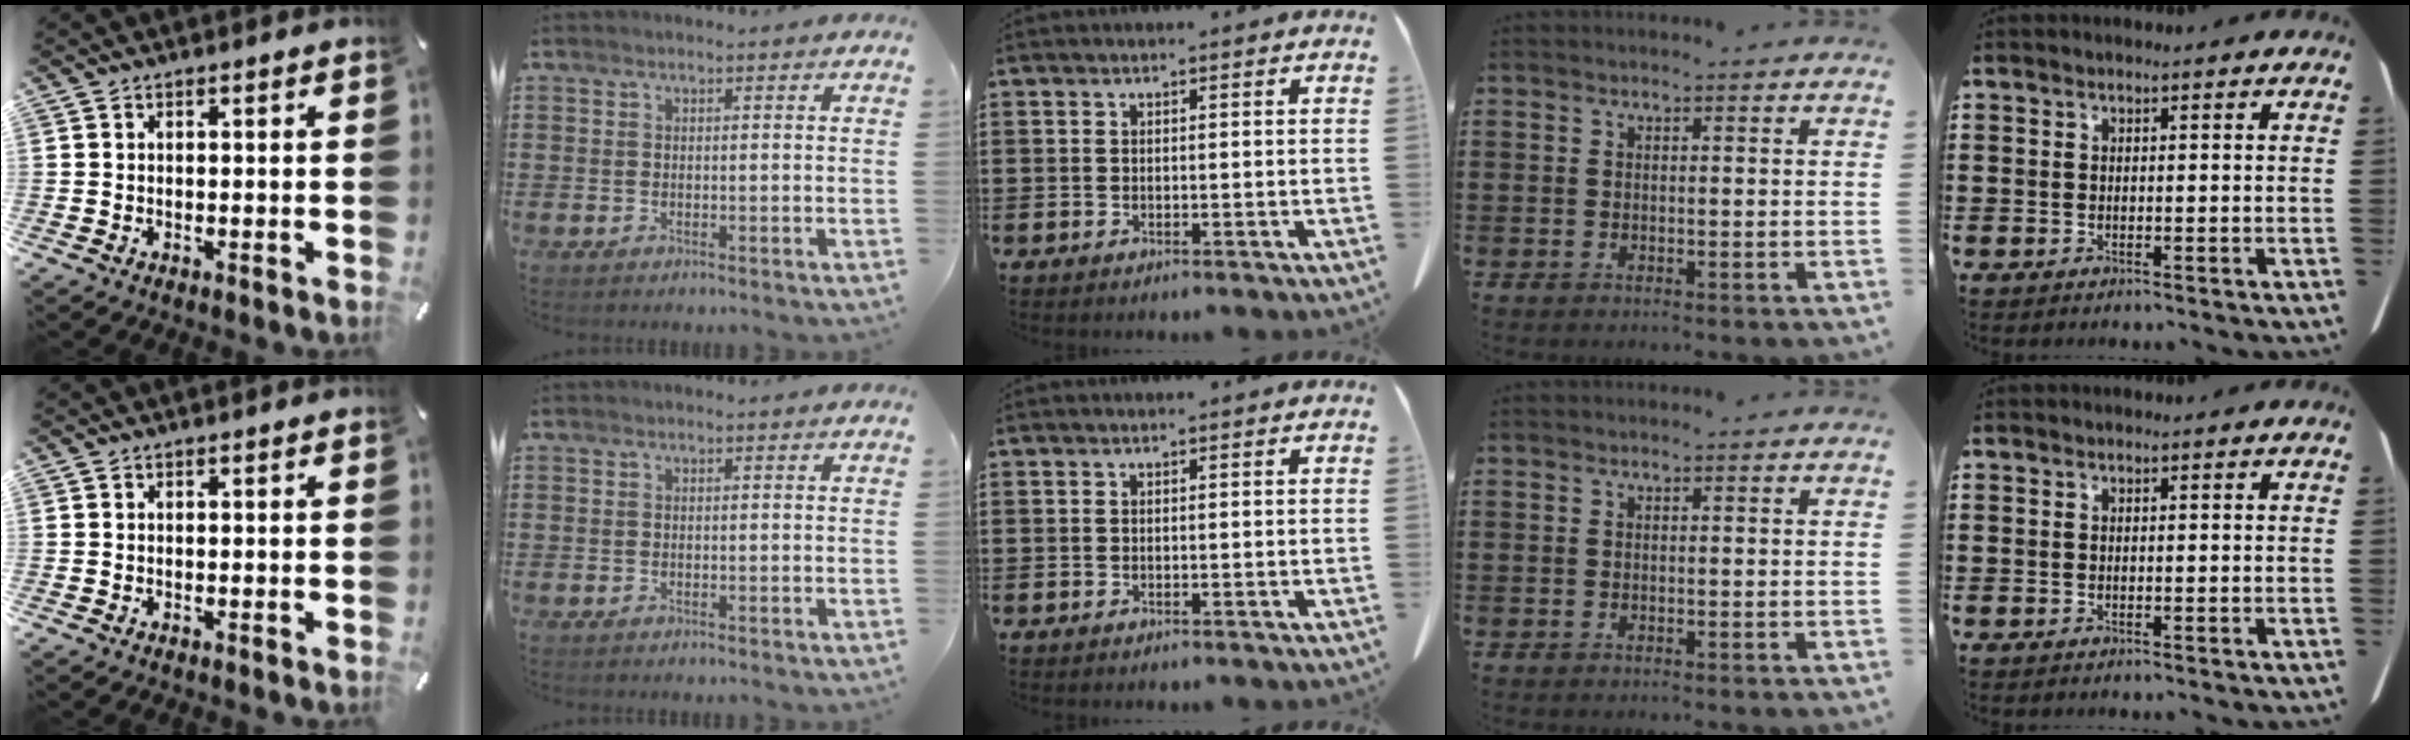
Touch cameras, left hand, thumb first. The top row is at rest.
{}